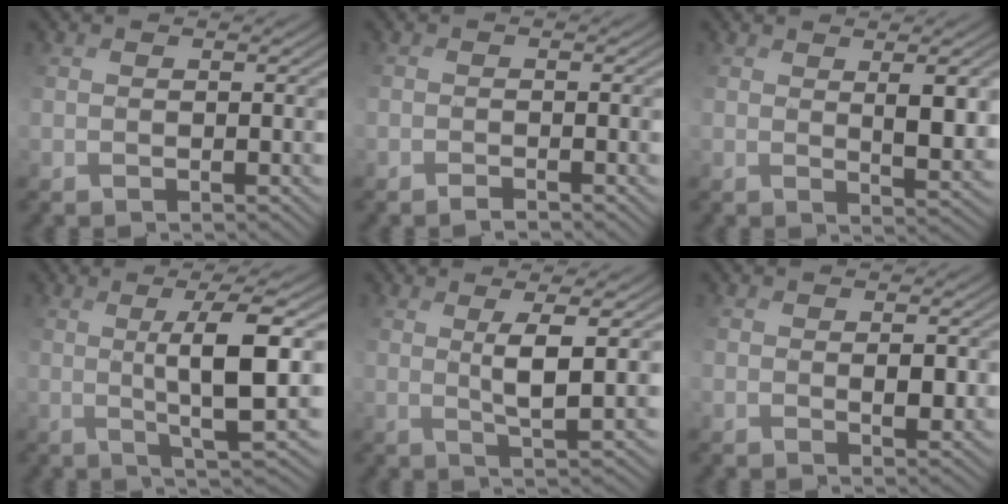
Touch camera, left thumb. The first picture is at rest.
{"total": 1.3, "force": [-1.3, -0.1, 0.4], "torque": [-0.003, 0.002, -0.025]}
{"total": 5.6, "force": [1.9, 2.0, 4.8], "torque": [-0.090, -0.003, 0.045]}
{"total": 7.1, "force": [1.6, 0.4, 7.0], "torque": [-0.112, 0.019, 0.034]}
{"total": 3.8, "force": [1.8, -0.3, 3.4], "torque": [-0.068, 0.013, 0.039]}
{"total": 2.9, "force": [0.5, 1.7, 2.2], "torque": [-0.045, -0.002, 0.015]}